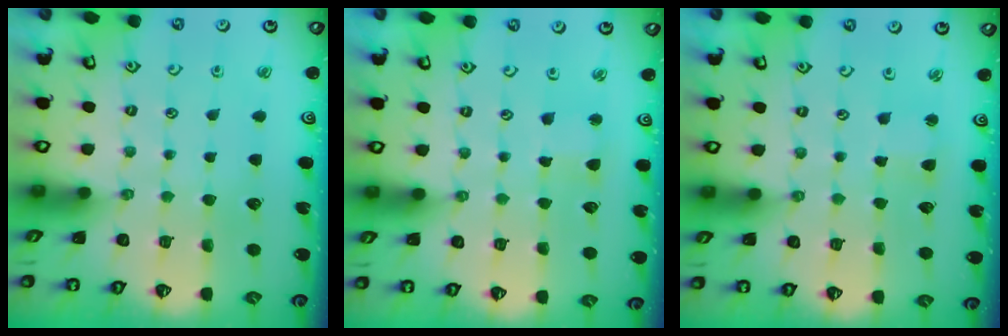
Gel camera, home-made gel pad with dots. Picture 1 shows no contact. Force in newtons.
{"total": 2.5, "press": 2.4, "slide": 0.4}
{"total": 2.2, "press": 2.2, "slide": 0.2}